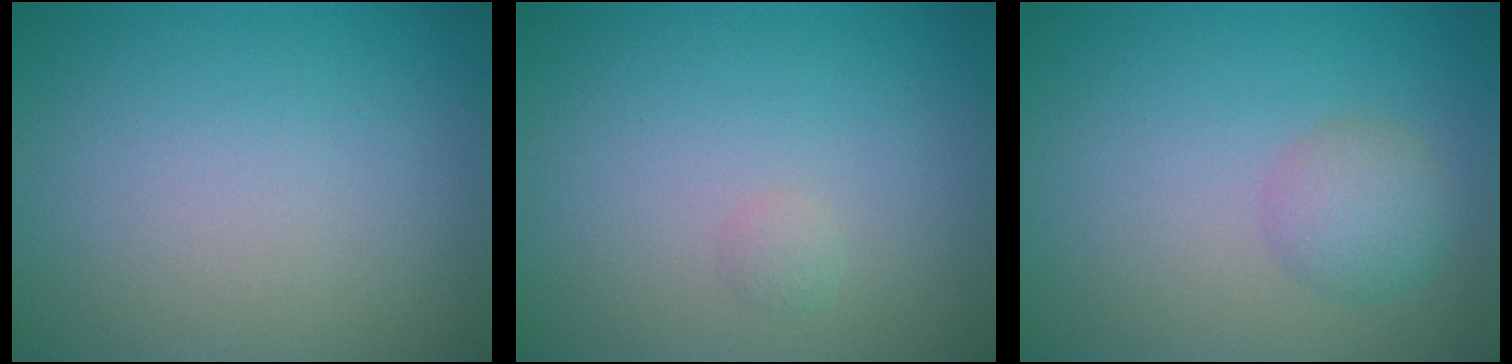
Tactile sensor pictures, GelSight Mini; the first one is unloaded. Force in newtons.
{"total": 0.6, "press": 0.6, "slide": 0.1}
{"total": 2.5, "press": 2.5, "slide": 0.1}